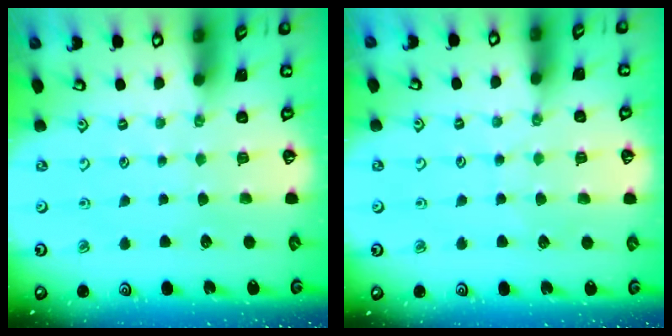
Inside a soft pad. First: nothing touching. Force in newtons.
{"total": 3.8, "press": 3.7, "slide": 0.5}